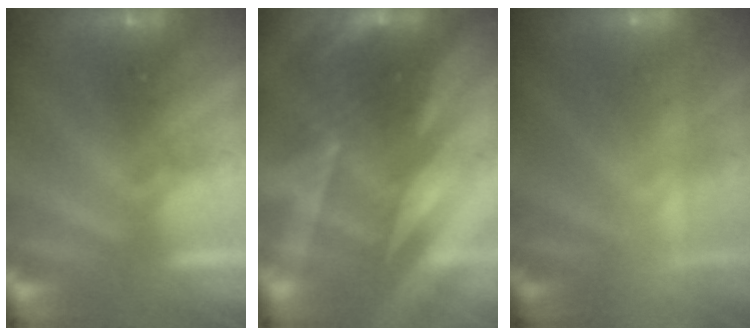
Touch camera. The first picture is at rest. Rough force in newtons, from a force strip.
{"total": 3.1}
{"total": 2.5}